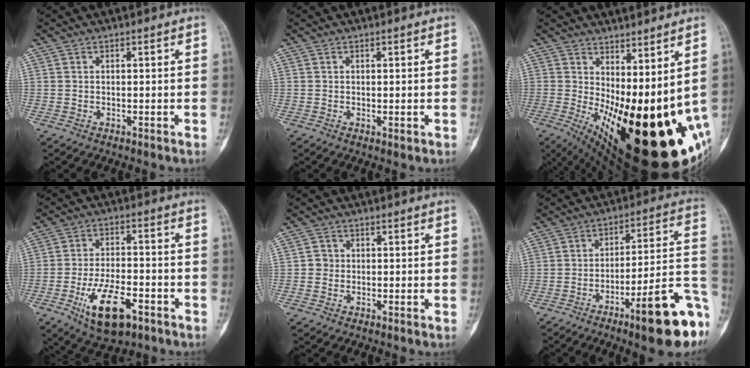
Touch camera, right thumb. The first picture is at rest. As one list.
[{"total": 0.8, "force": [0.0, 0.4, 0.7], "torque": [-0.004, -0.002, 0.001]}, {"total": 27.0, "force": [-2.1, 10.6, 24.8], "torque": [-0.296, -0.041, 0.002]}, {"total": 12.4, "force": [-5.8, 5.6, 9.4], "torque": [-0.155, 0.023, -0.090]}, {"total": 1.7, "force": [-0.2, 1.6, 0.4], "torque": [0.004, 0.007, -0.008]}, {"total": 19.5, "force": [-9.1, 4.1, 16.7], "torque": [-0.178, 0.061, -0.128]}]